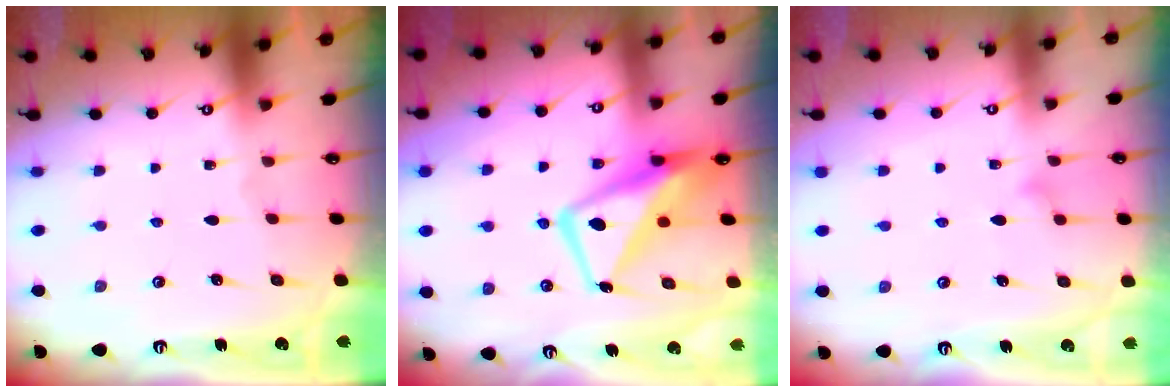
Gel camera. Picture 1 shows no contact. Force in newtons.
{"total": 12.0, "press": 11.9, "slide": 1.4}
{"total": 9.0, "press": 9.0, "slide": 0.5}